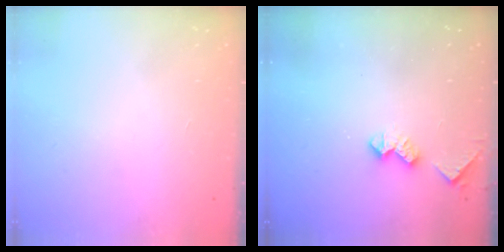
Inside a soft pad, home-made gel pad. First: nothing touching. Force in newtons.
{"total": 5.6, "press": 5.6, "slide": 0.7}